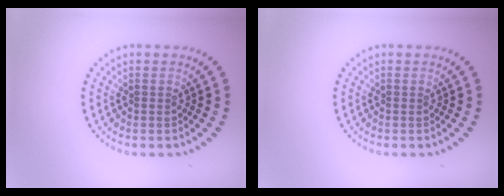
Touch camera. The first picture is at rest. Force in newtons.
{"total": 0.0}